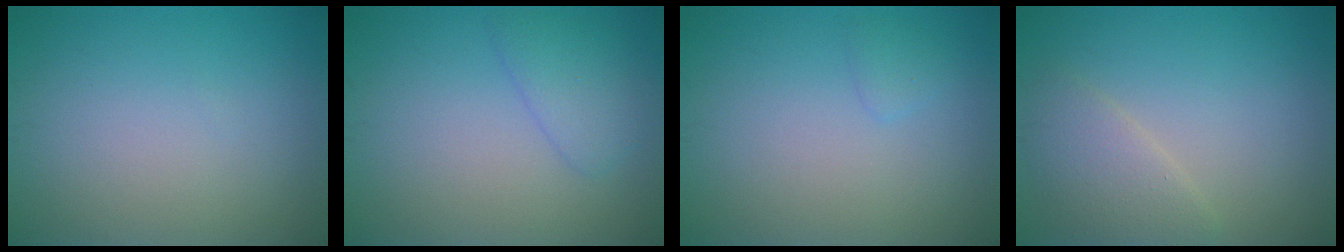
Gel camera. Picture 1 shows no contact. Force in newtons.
{"total": 2.4, "press": 2.4, "slide": 0.1}
{"total": 0.8, "press": 0.8, "slide": 0.1}
{"total": 2.9, "press": 2.9, "slide": 0.1}